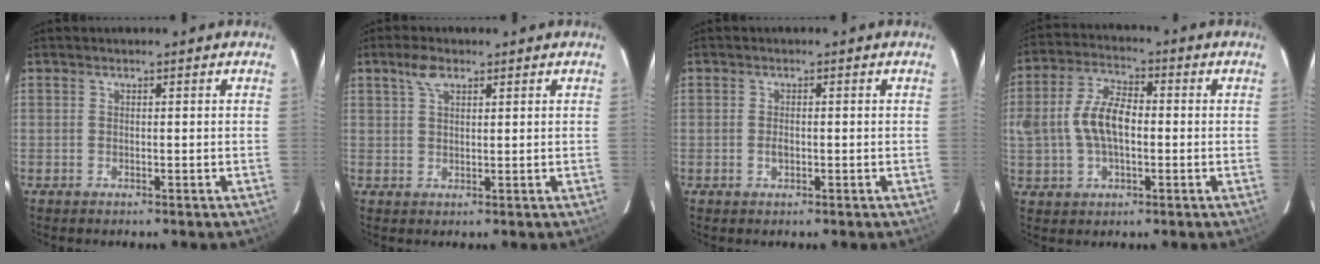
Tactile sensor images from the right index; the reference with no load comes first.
{"total": 3.6, "force": [2.2, 1.7, 2.3], "torque": [-0.045, 0.010, 0.039]}
{"total": 1.4, "force": [-0.3, 0.9, 1.1], "torque": [-0.019, 0.003, -0.006]}
{"total": 10.9, "force": [-0.4, 6.4, 8.8], "torque": [-0.177, 0.018, -0.006]}